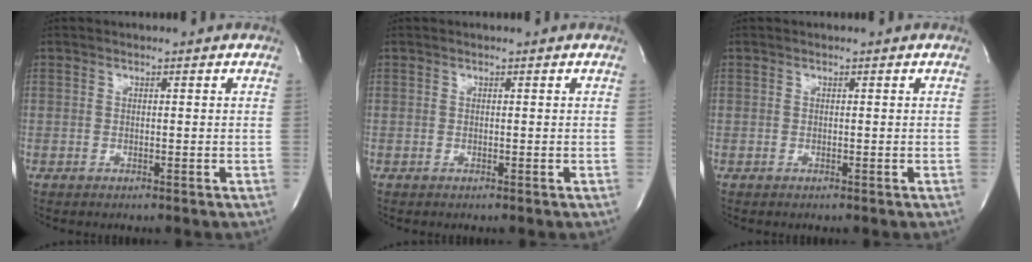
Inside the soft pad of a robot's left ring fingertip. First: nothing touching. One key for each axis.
{"total": 0.0}
{"total": 0.0}